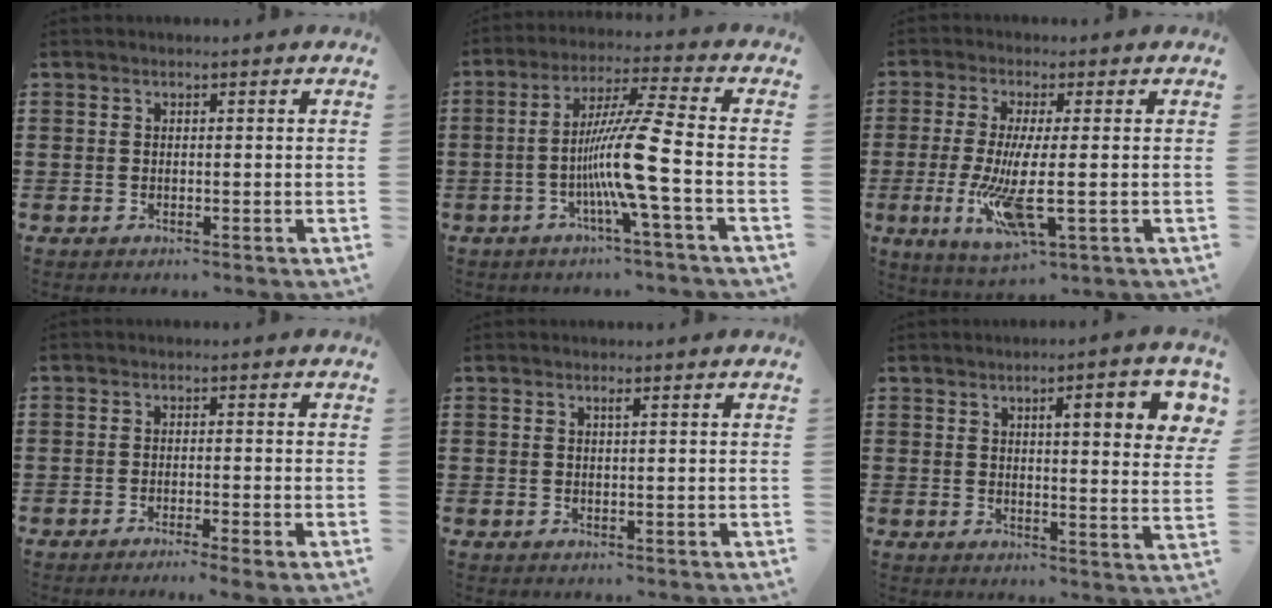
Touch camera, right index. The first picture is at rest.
{"total": 10.5, "force": [-3.0, -1.2, 10.0], "torque": [-0.193, -0.012, -0.066]}
{"total": 9.6, "force": [-1.7, 1.6, 9.3], "torque": [-0.203, -0.028, -0.032]}
{"total": 1.7, "force": [-1.5, -0.3, 0.7], "torque": [-0.013, 0.000, -0.029]}
{"total": 0.6, "force": [0.2, -0.1, 0.5], "torque": [-0.009, -0.002, 0.004]}
{"total": 6.8, "force": [2.5, 1.2, 6.2], "torque": [-0.097, -0.003, 0.032]}